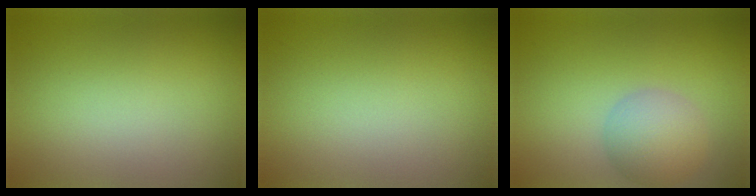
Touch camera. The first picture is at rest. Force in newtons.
{"total": 0.0}
{"total": 4.3, "press": 4.3, "slide": 0.3}